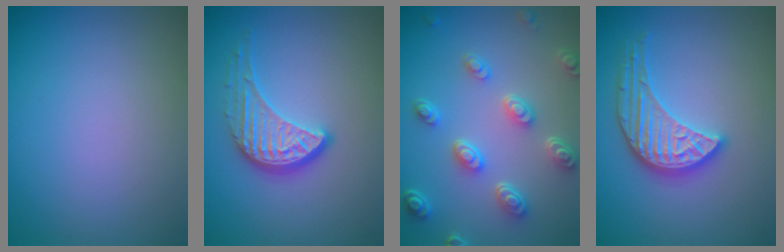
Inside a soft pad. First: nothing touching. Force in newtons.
{"total": 4.0, "press": 2.9, "slide": 2.7}
{"total": 4.7, "press": 3.7, "slide": 2.9}
{"total": 3.9, "press": 3.5, "slide": 1.6}